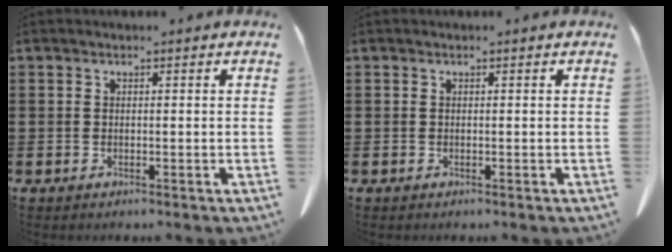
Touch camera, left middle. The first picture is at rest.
{"total": 0.0}